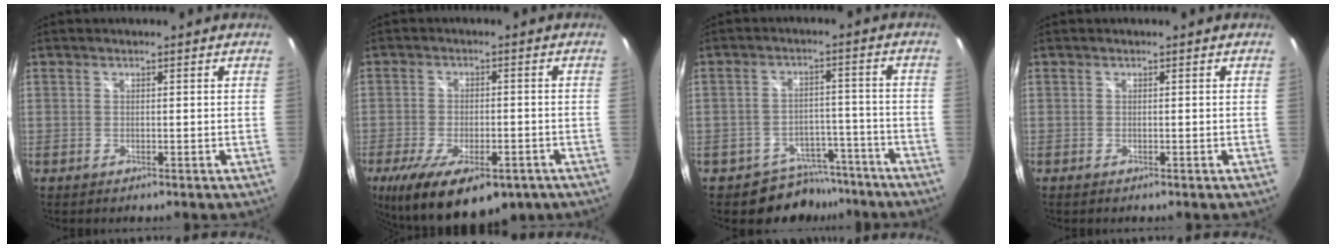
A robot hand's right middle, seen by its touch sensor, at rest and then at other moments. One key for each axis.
{"total": 17.6, "fx": -10.7, "fy": 7.4, "fz": 11.9, "tx": -0.234, "ty": -0.047, "tz": -0.155}
{"total": 9.0, "fx": -7.3, "fy": 5.2, "fz": 0.7, "tx": -0.016, "ty": 0.025, "tz": -0.090}
{"total": 0.0}